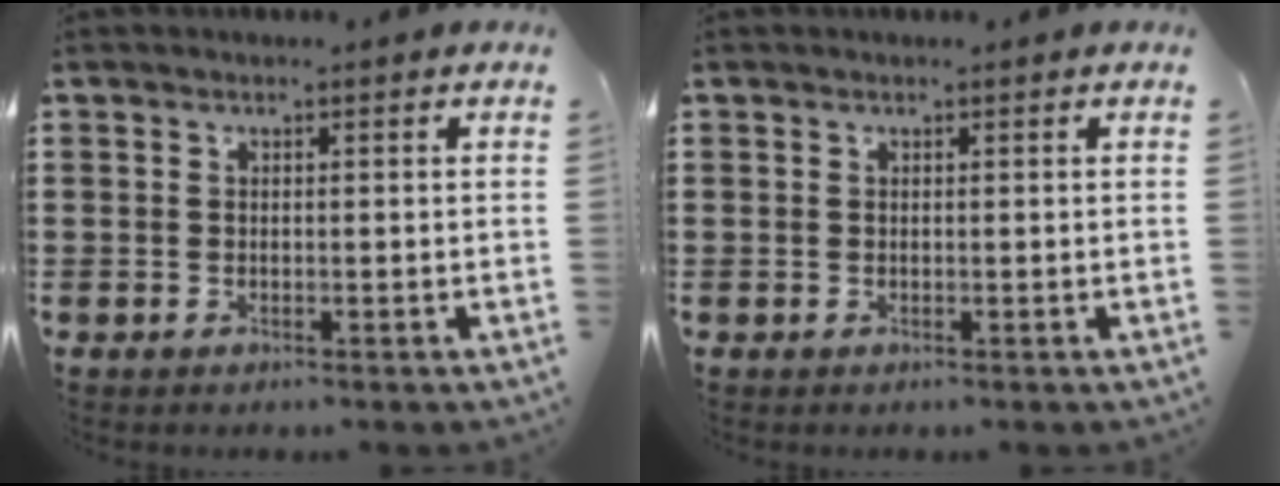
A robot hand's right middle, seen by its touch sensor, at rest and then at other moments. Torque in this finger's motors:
{"motor_torque": [0.00, 0.00, 0.20, -0.01]}